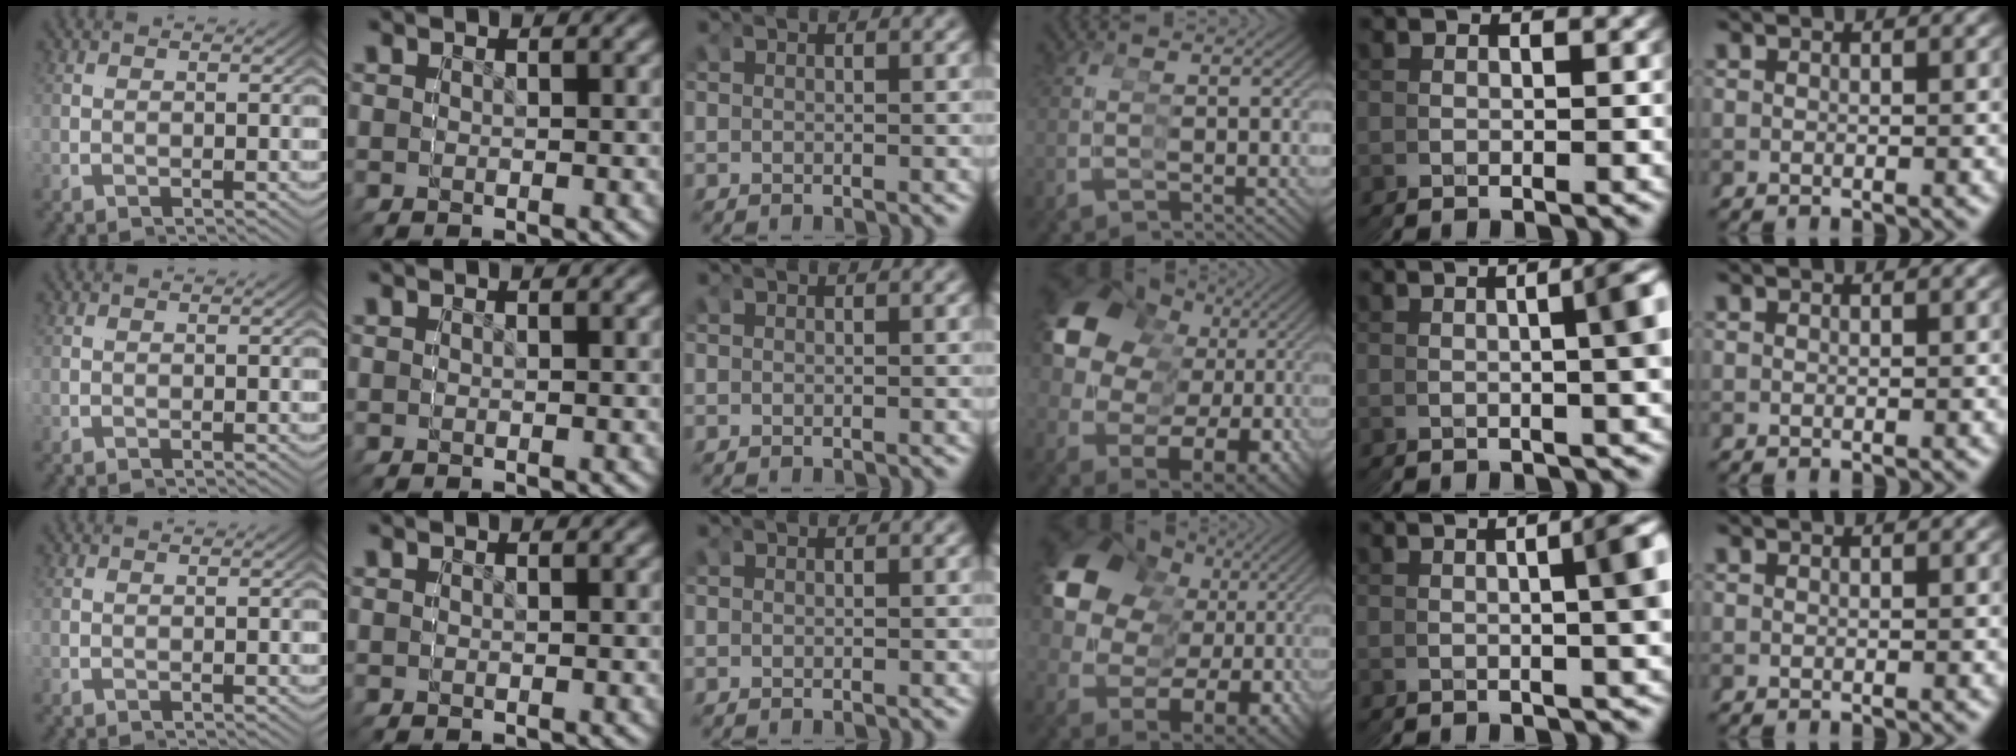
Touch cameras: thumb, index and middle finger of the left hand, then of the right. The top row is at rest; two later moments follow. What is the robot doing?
{"motion": "grasp_and_lifting", "object": "glue stick"}